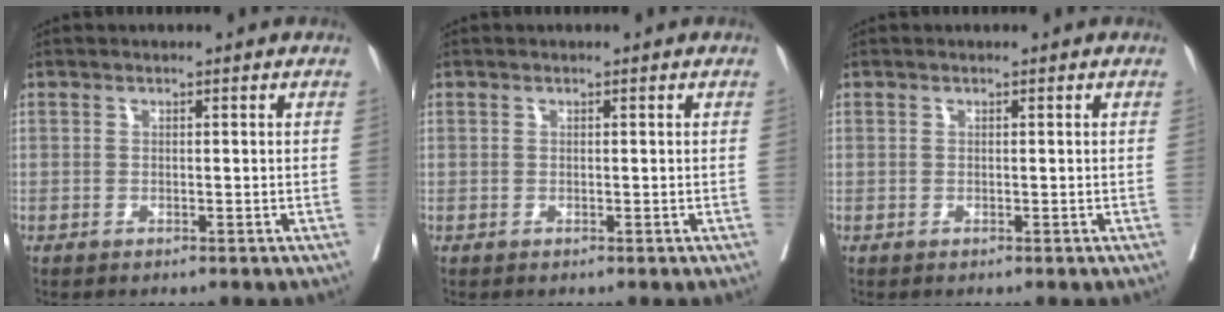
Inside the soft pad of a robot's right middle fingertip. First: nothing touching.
{"total": 0.0}
{"total": 0.0}